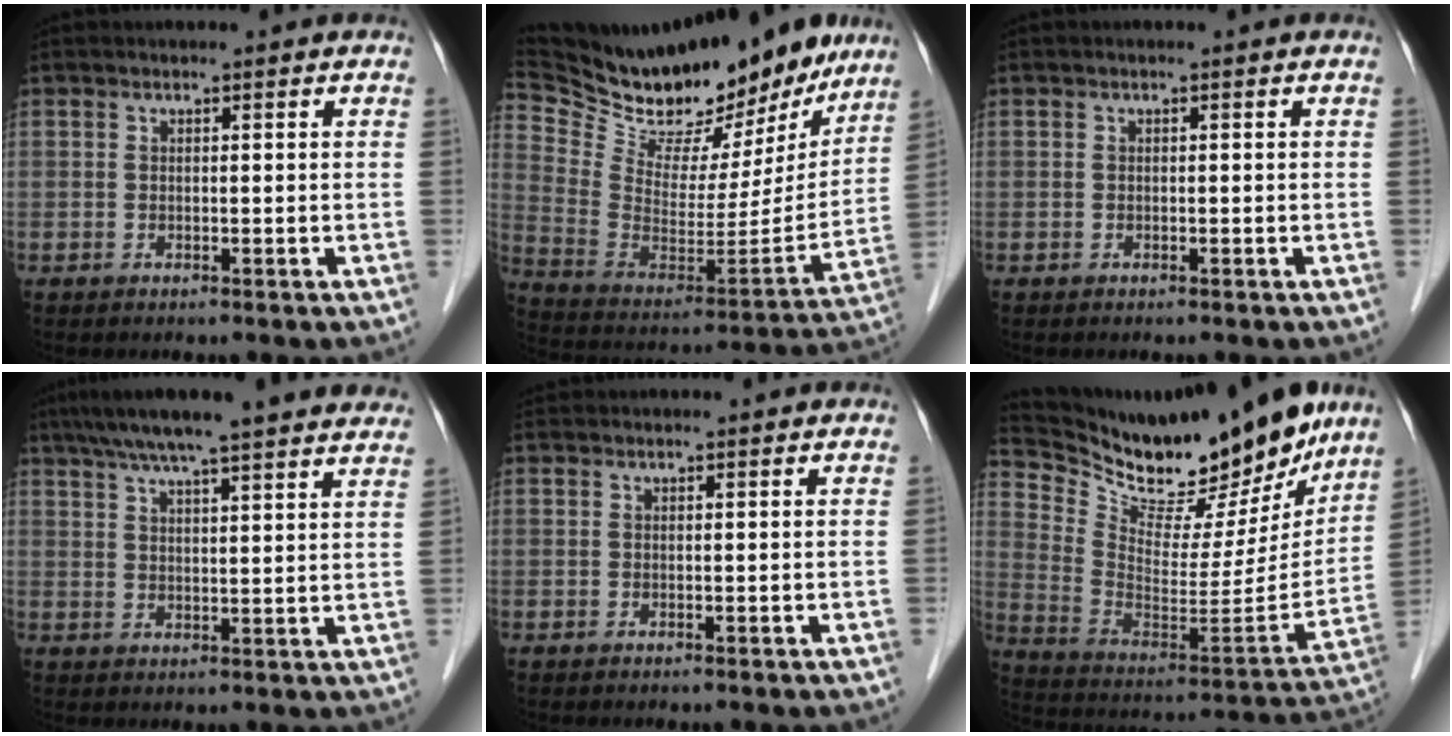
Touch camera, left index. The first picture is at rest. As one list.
[{"total": 28.3, "force": [25.2, 7.9, 10.3], "torque": [-0.190, -0.037, 0.376]}, {"total": 0.0}, {"total": 19.9, "force": [16.8, 1.8, 10.6], "torque": [-0.167, 0.040, 0.221]}, {"total": 2.3, "force": [2.2, 0.3, 0.3], "torque": [-0.010, 0.028, 0.035]}, {"total": 24.8, "force": [21.5, 5.8, 10.7], "torque": [-0.185, -0.038, 0.332]}]